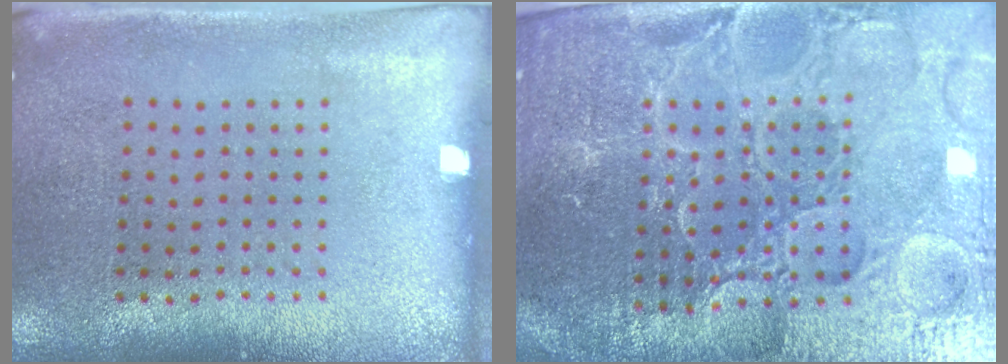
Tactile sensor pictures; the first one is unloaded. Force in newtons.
{"total": 5.6, "press": 5.1, "slide": 2.3}